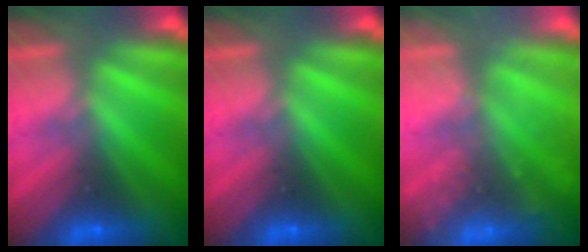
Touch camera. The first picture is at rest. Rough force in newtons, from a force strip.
{"total": 0.0}
{"total": 2.4}